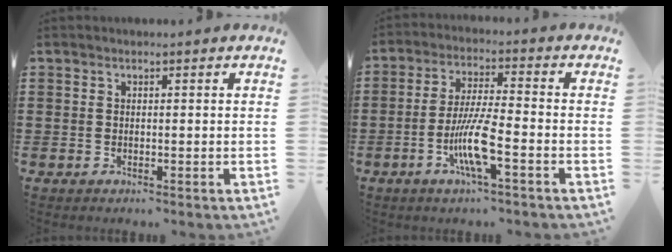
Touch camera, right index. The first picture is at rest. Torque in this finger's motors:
{"motor_torque": [2.14, 0.00, 0.38, 0.11]}